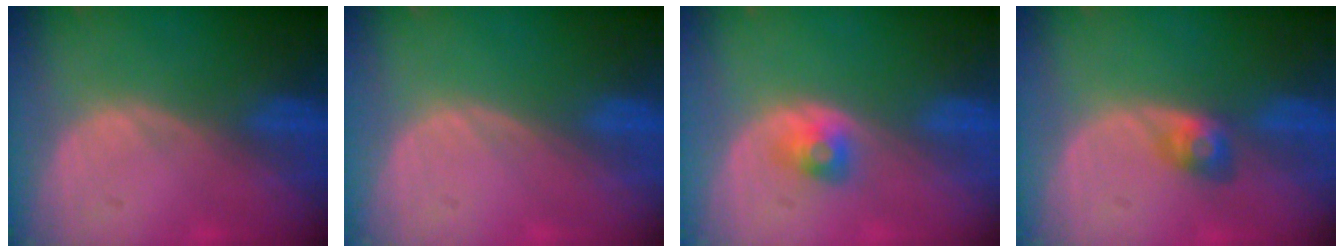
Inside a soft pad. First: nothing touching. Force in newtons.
{"total": 0.0}
{"total": 2.6, "press": 2.4, "slide": 1.0}
{"total": 2.8, "press": 2.6, "slide": 1.0}